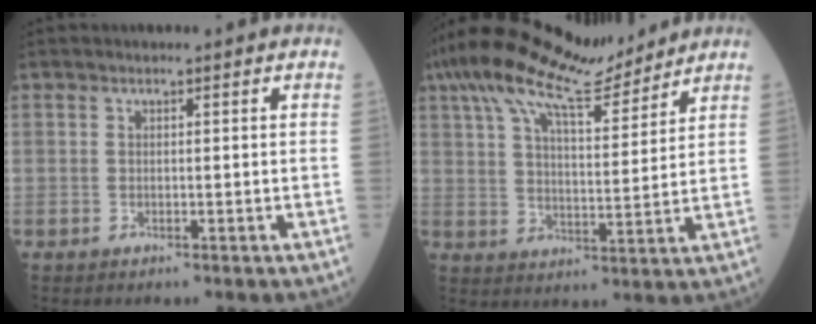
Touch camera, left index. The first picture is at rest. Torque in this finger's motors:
{"motor_torque": [0.98, -1.16, 0.54, 0.14]}